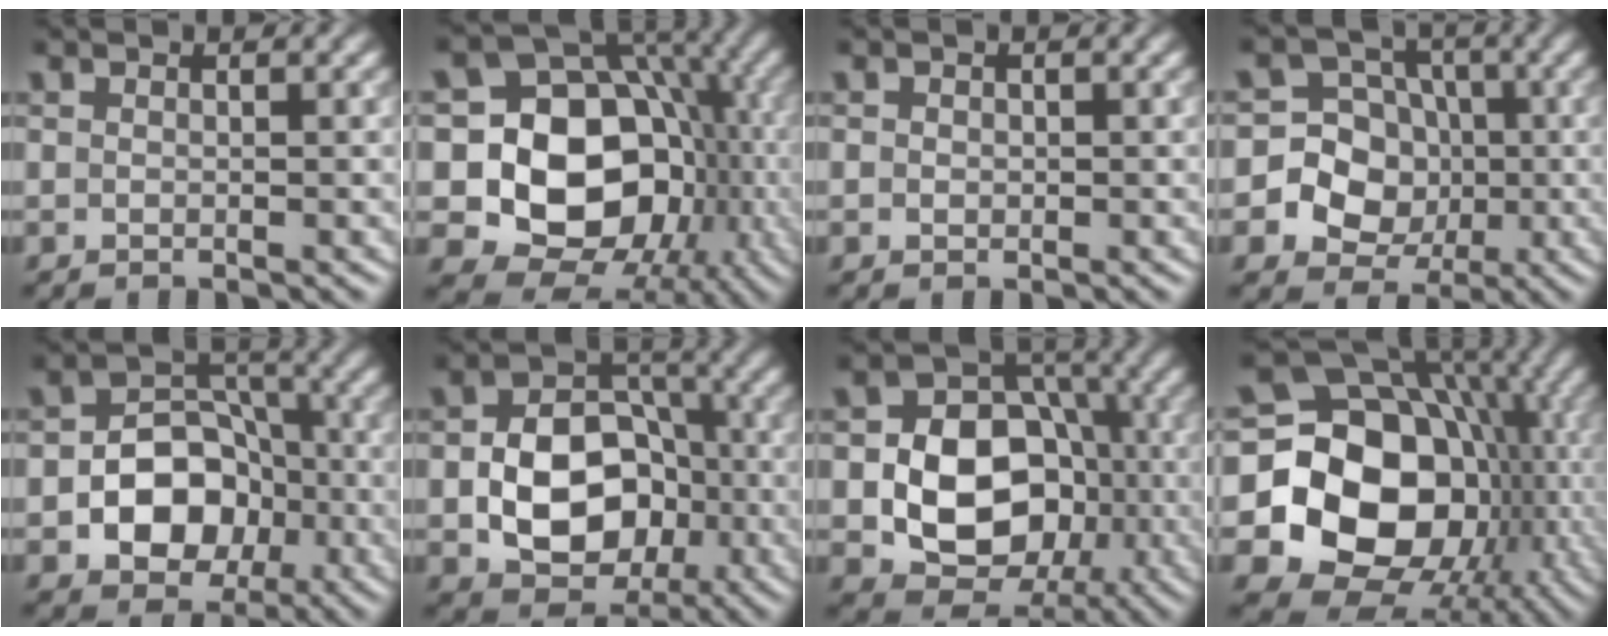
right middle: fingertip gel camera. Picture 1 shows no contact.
{"total": 16.2, "force": [-2.3, 13.3, 9.0], "torque": [-0.127, -0.009, -0.052]}
{"total": 0.6, "force": [0.0, 0.5, 0.2], "torque": [-0.003, -0.002, -0.001]}
{"total": 9.2, "force": [-1.1, 8.7, 2.6], "torque": [-0.065, 0.026, -0.045]}
{"total": 7.5, "force": [-2.2, 5.7, 4.4], "torque": [-0.051, 0.003, -0.047]}
{"total": 9.4, "force": [-2.2, 6.9, 6.0], "torque": [-0.091, 0.000, -0.042]}
{"total": 11.1, "force": [-1.9, 8.6, 6.7], "torque": [-0.099, 0.000, -0.042]}
{"total": 19.9, "force": [-2.3, 16.5, 10.9], "torque": [-0.157, -0.020, -0.049]}